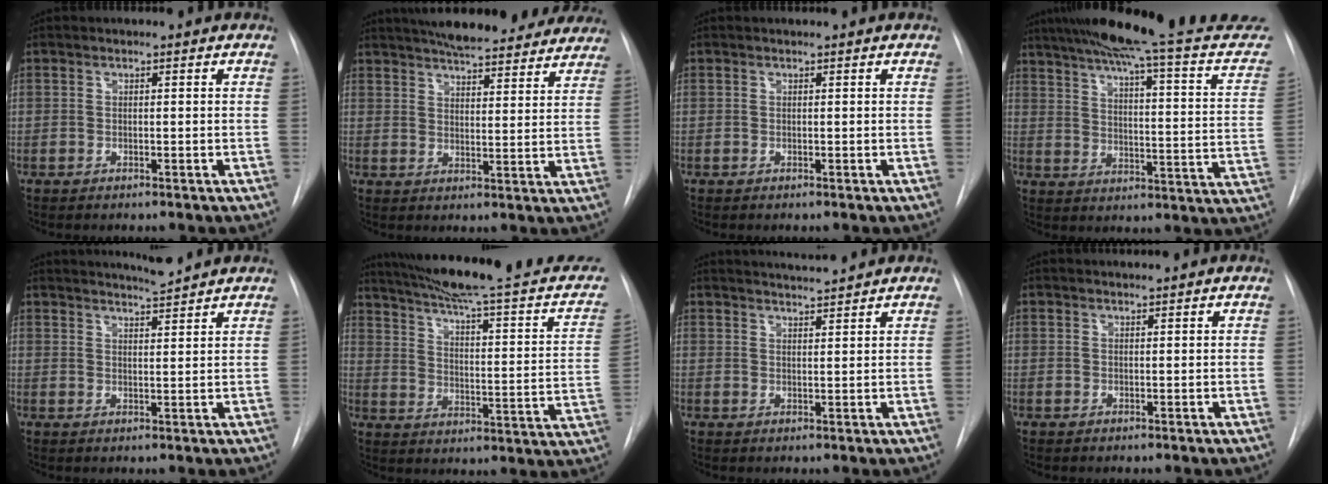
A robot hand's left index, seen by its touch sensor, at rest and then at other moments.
{"total": 21.8, "force": [19.0, 5.1, 9.5], "torque": [-0.149, -0.001, 0.235]}
{"total": 0.0}
{"total": 28.1, "force": [24.8, 1.2, 13.1], "torque": [-0.198, -0.071, 0.304]}
{"total": 4.1, "force": [3.9, -1.0, 0.8], "torque": [-0.017, -0.007, 0.061]}
{"total": 24.7, "force": [20.7, 1.7, 13.5], "torque": [-0.195, -0.037, 0.271]}
{"total": 3.8, "force": [3.6, -0.9, 0.7], "torque": [-0.013, 0.002, 0.058]}
{"total": 0.5, "force": [0.4, -0.3, 0.0], "torque": [0.000, 0.002, 0.014]}